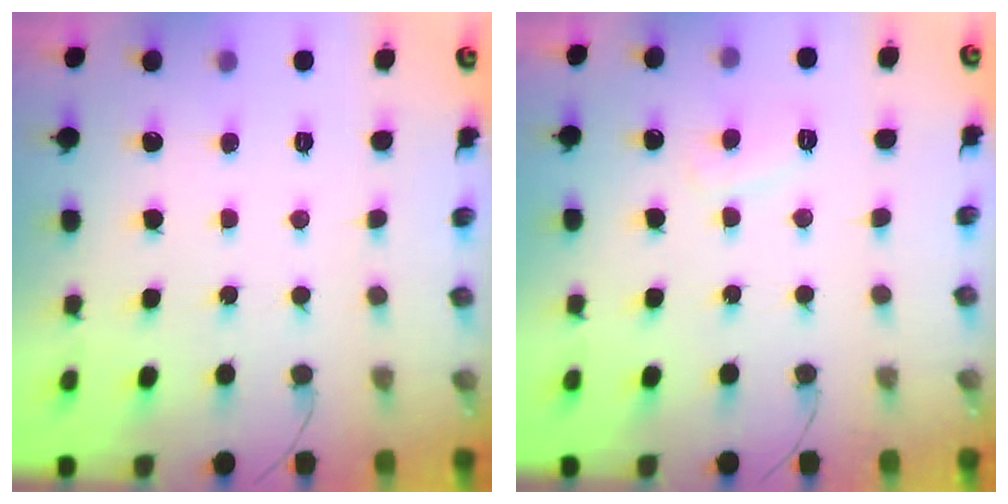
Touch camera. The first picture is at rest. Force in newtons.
{"total": 2.9, "press": 2.9, "slide": 0.1}